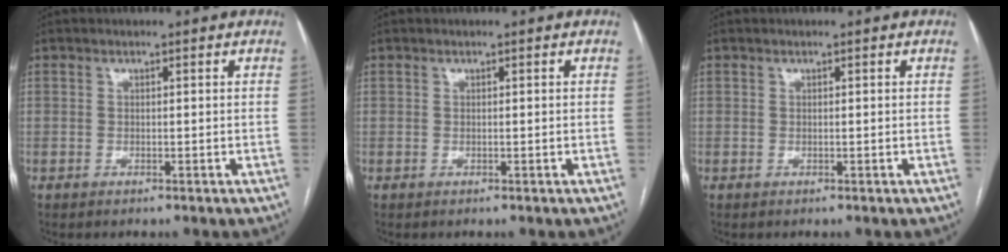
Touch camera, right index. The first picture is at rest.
{"total": 0.0}
{"total": 0.0}